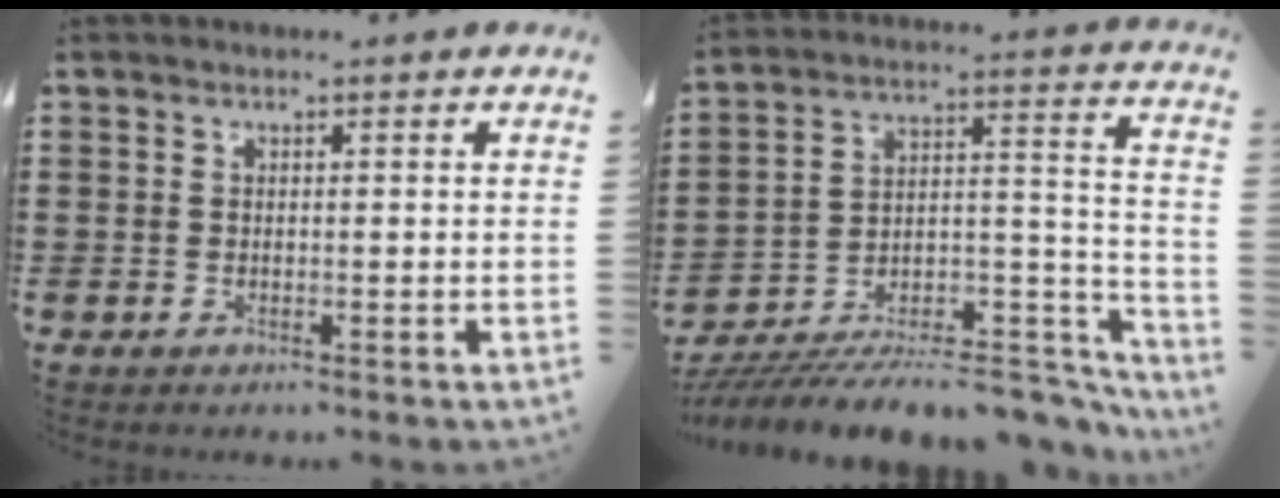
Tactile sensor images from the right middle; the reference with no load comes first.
{"total": 12.2, "force": [-11.0, 2.5, 4.8], "torque": [-0.054, 0.038, -0.205]}